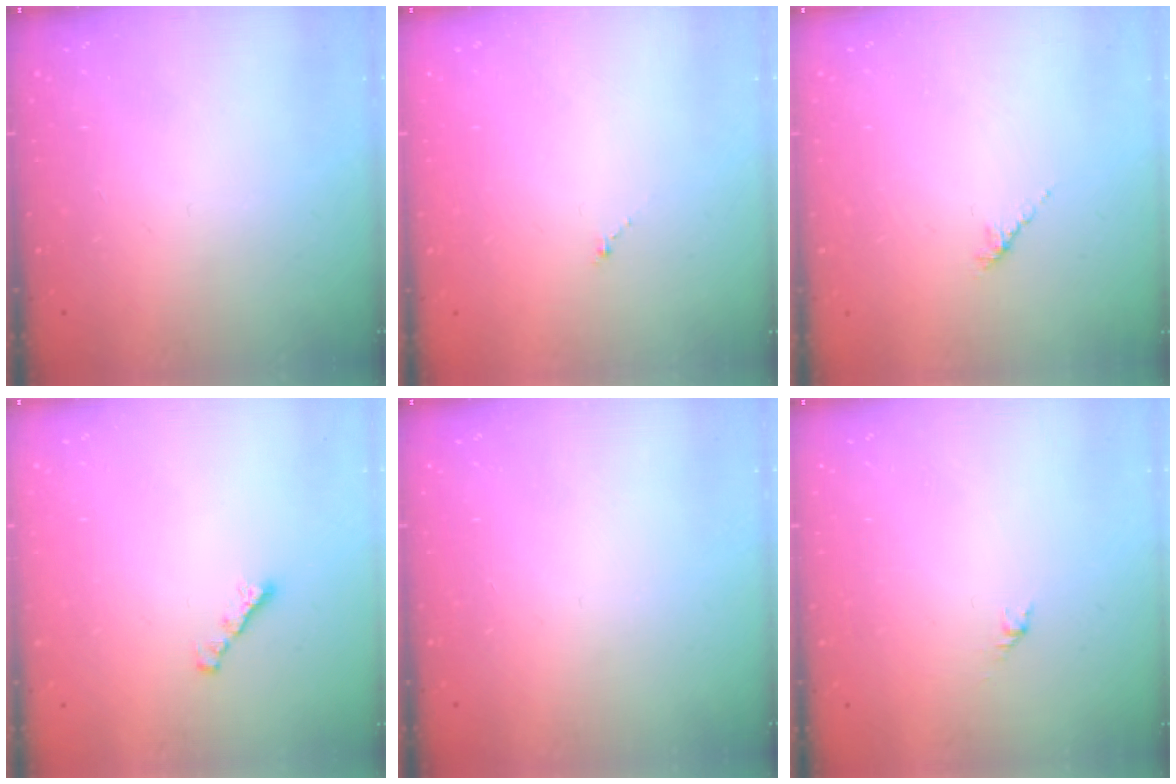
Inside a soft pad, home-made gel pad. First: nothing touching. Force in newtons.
{"total": 0.0}
{"total": 2.6, "press": 2.4, "slide": 0.7}
{"total": 1.6, "press": 1.5, "slide": 0.5}
{"total": 0.0}
{"total": 1.7, "press": 1.6, "slide": 0.7}